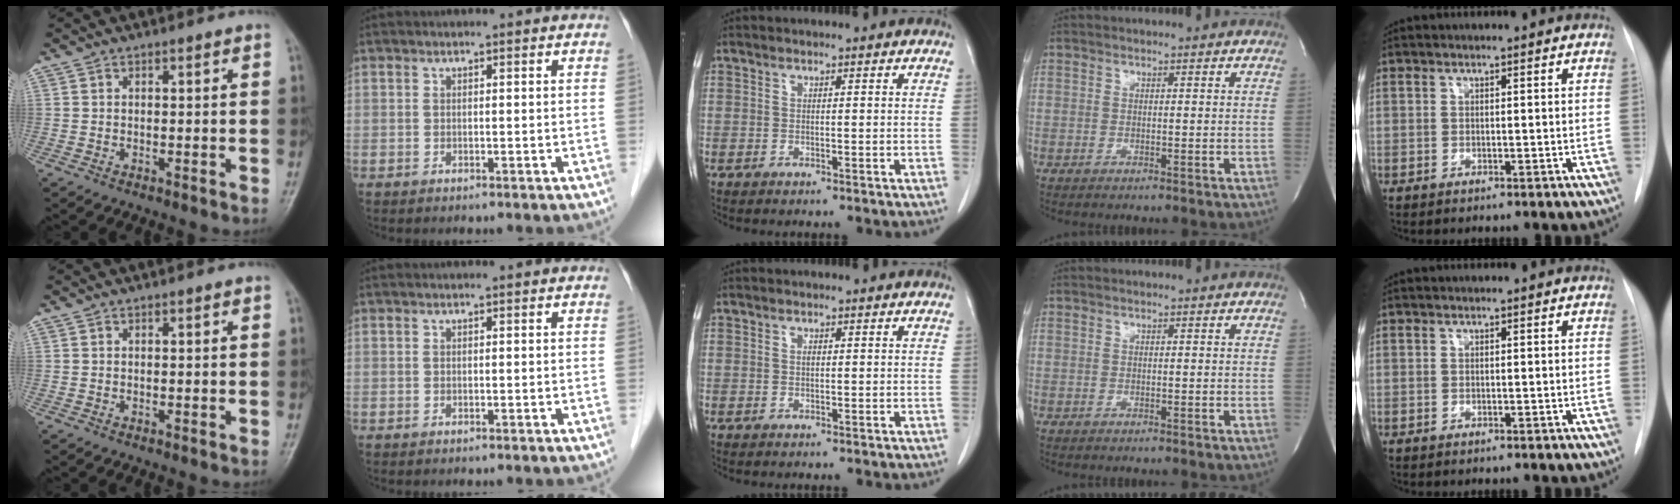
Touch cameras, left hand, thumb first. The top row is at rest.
{"middle": {"total": 0.5, "force": [0.1, 0.3, 0.4], "torque": [-0.012, -0.001, 0.003]}}